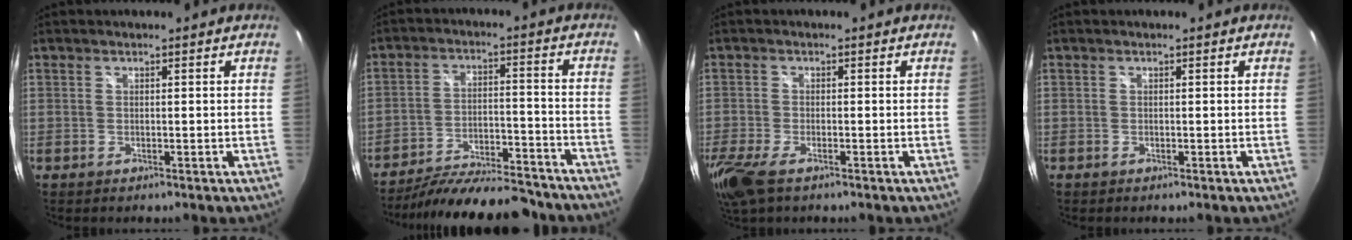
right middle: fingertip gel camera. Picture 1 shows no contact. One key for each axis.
{"total": 21.0, "fx": -18.6, "fy": 4.3, "fz": 8.7, "tx": -0.160, "ty": -0.020, "tz": -0.260}
{"total": 7.6, "fx": -4.9, "fy": 2.7, "fz": 5.1, "tx": -0.132, "ty": -0.030, "tz": -0.096}
{"total": 0.0}